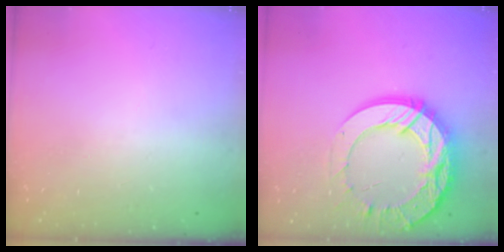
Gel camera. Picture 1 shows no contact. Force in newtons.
{"total": 25.1, "press": 25.0, "slide": 2.3}